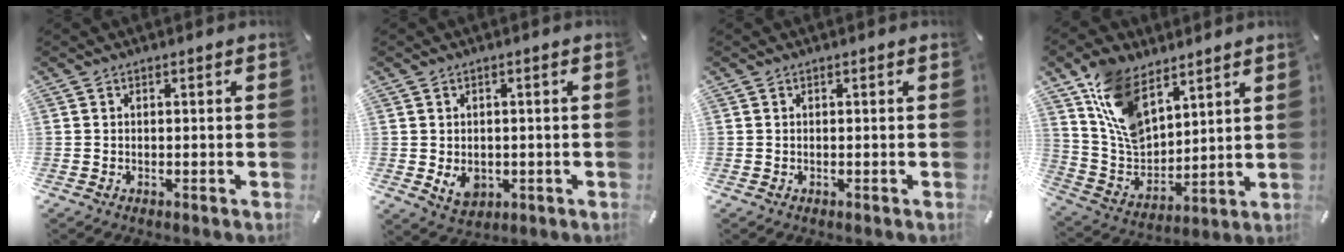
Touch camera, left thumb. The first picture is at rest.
{"total": 4.8, "force": [-0.6, 4.0, 2.6], "torque": [-0.041, -0.004, -0.011]}
{"total": 0.0}
{"total": 14.2, "force": [8.5, 8.7, 7.4], "torque": [-0.157, -0.039, 0.166]}